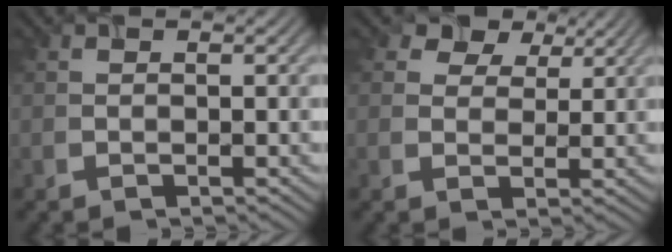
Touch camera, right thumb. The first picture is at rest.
{"total": 4.8, "force": [2.6, 3.4, 2.1], "torque": [-0.037, 0.006, 0.046]}